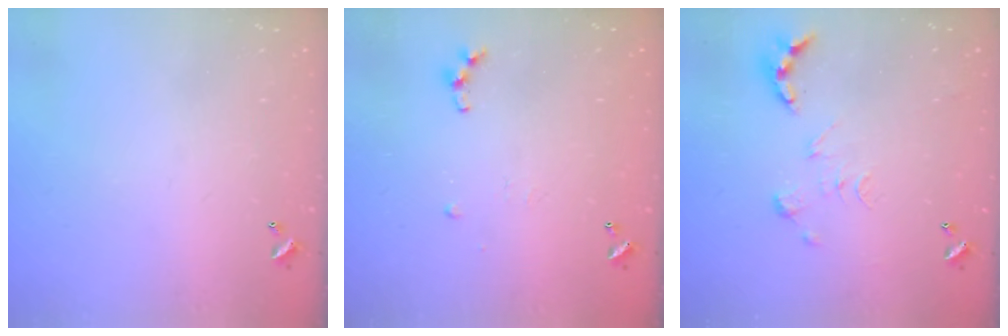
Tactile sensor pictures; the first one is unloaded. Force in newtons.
{"total": 7.2, "press": 7.1, "slide": 0.7}
{"total": 0.0}